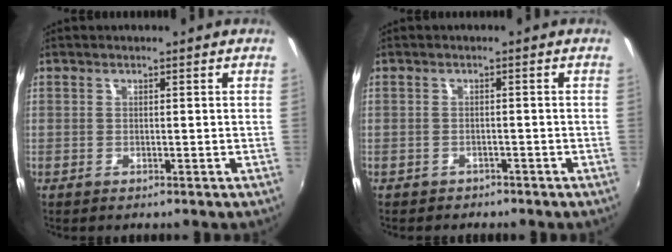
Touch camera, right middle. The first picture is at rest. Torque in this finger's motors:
{"motor_torque": [-1.00, -1.00, -0.37, -0.10]}